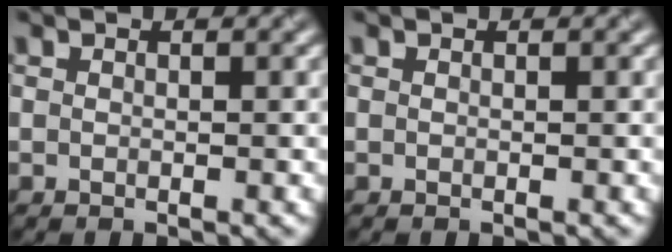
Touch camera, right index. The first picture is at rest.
{"total": 0.0}